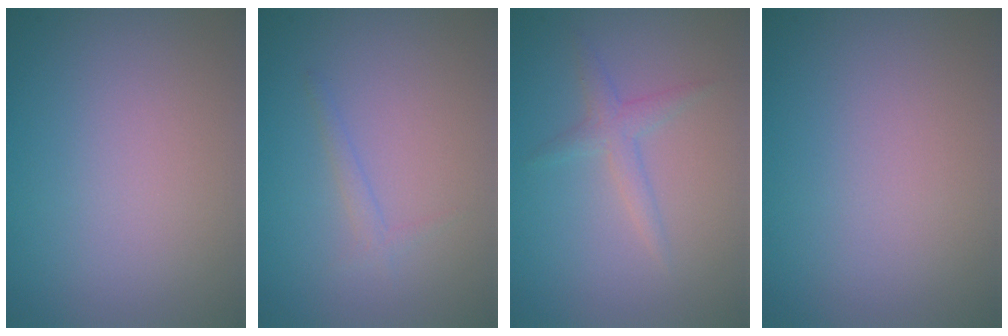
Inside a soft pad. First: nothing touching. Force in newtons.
{"total": 1.0, "press": 1.0, "slide": 0.1}
{"total": 1.8, "press": 1.8, "slide": 0.1}
{"total": 0.0}